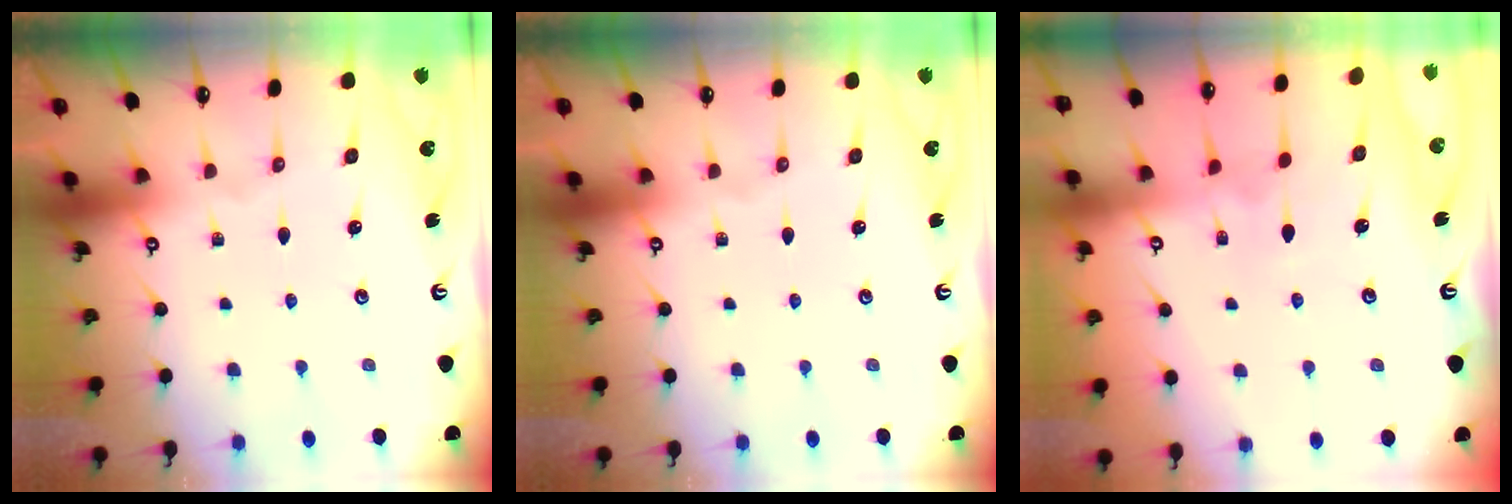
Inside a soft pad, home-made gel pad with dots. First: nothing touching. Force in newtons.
{"total": 0.0}
{"total": 3.7, "press": 3.7, "slide": 0.3}